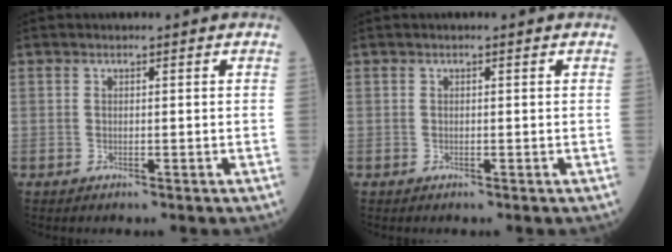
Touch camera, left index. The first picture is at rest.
{"total": 0.0}